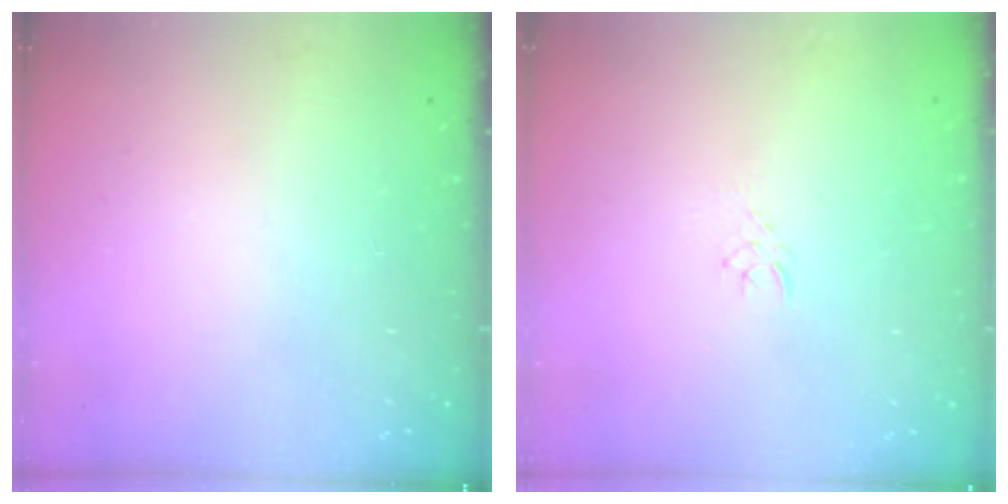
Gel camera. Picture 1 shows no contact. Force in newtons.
{"total": 4.8, "press": 4.8, "slide": 0.3}